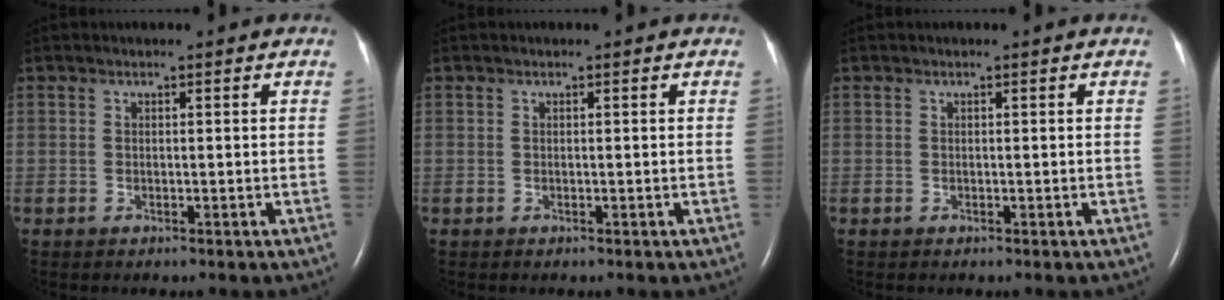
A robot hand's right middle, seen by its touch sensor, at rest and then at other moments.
{"total": 0.0}
{"total": 0.0}